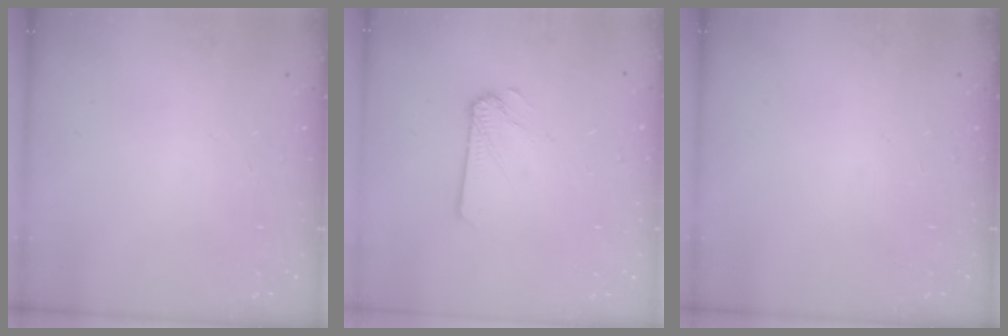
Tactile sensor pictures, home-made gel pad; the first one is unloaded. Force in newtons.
{"total": 1.2, "press": 1.2, "slide": 0.1}
{"total": 0.0}